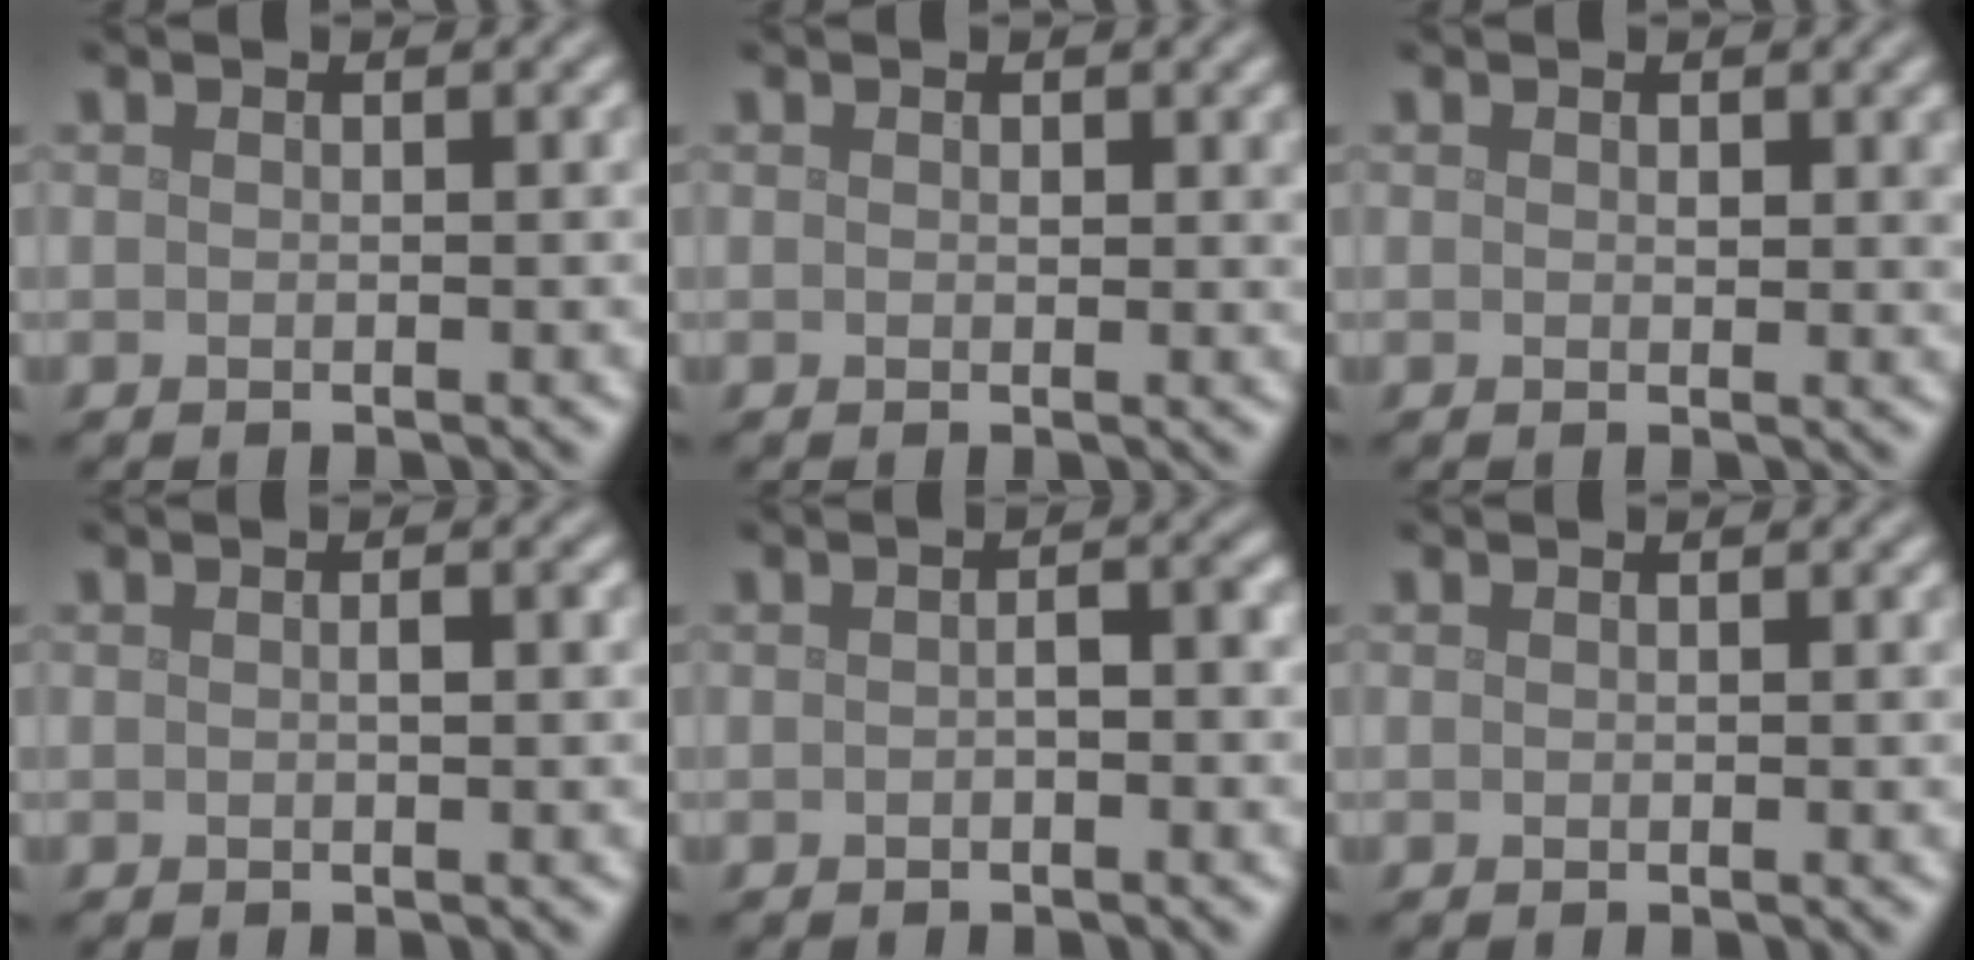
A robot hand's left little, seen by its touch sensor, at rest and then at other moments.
{"total": 0.7, "force": [0.3, 0.4, 0.5], "torque": [-0.003, -0.004, 0.004]}
{"total": 1.0, "force": [0.4, 0.6, 0.8], "torque": [-0.006, -0.005, 0.007]}
{"total": 0.8, "force": [0.0, 0.2, 0.8], "torque": [-0.013, 0.001, 0.001]}
{"total": 1.6, "force": [-0.4, 0.6, 1.4], "torque": [-0.025, 0.004, -0.007]}
{"total": 0.0}